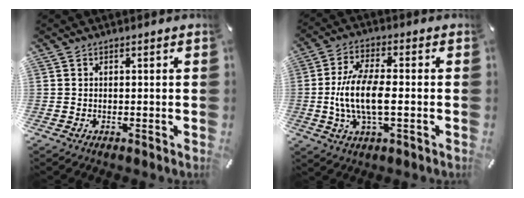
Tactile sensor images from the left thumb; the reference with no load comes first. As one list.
[{"total": 11.5, "force": [-1.5, 4.6, 10.4], "torque": [-0.211, -0.005, -0.027]}]